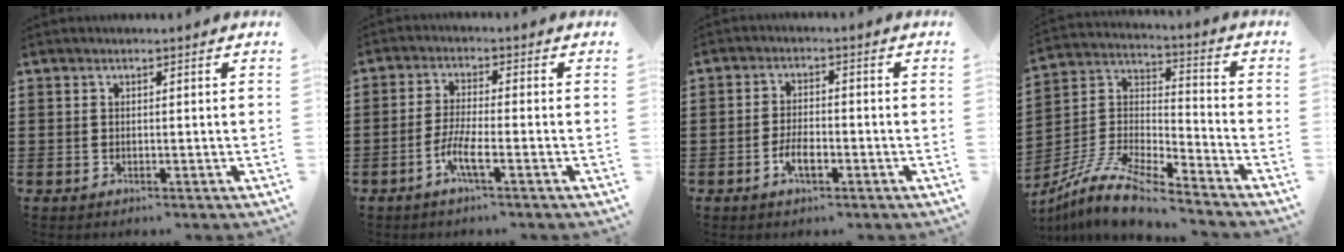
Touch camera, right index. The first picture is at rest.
{"total": 4.8, "force": [-2.5, 0.5, 4.0], "torque": [-0.094, -0.010, -0.054]}
{"total": 3.8, "force": [-1.7, 1.6, 3.0], "torque": [-0.058, 0.003, -0.032]}
{"total": 10.3, "force": [-9.2, 1.3, 4.4], "torque": [-0.107, 0.005, -0.190]}